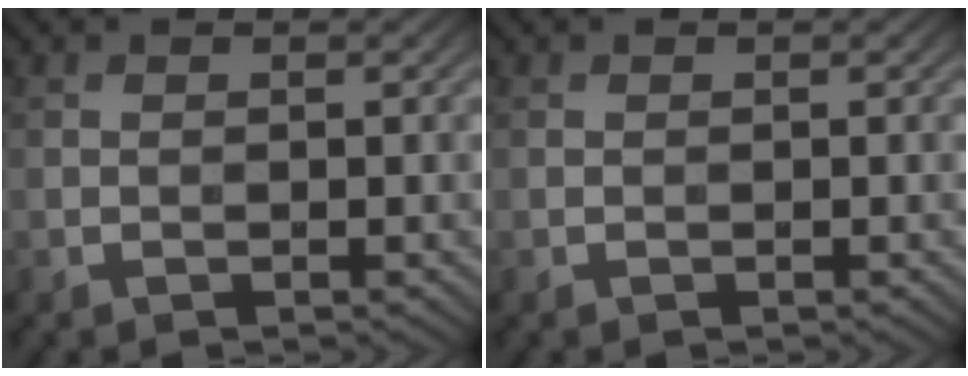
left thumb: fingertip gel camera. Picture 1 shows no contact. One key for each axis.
{"total": 0.0}